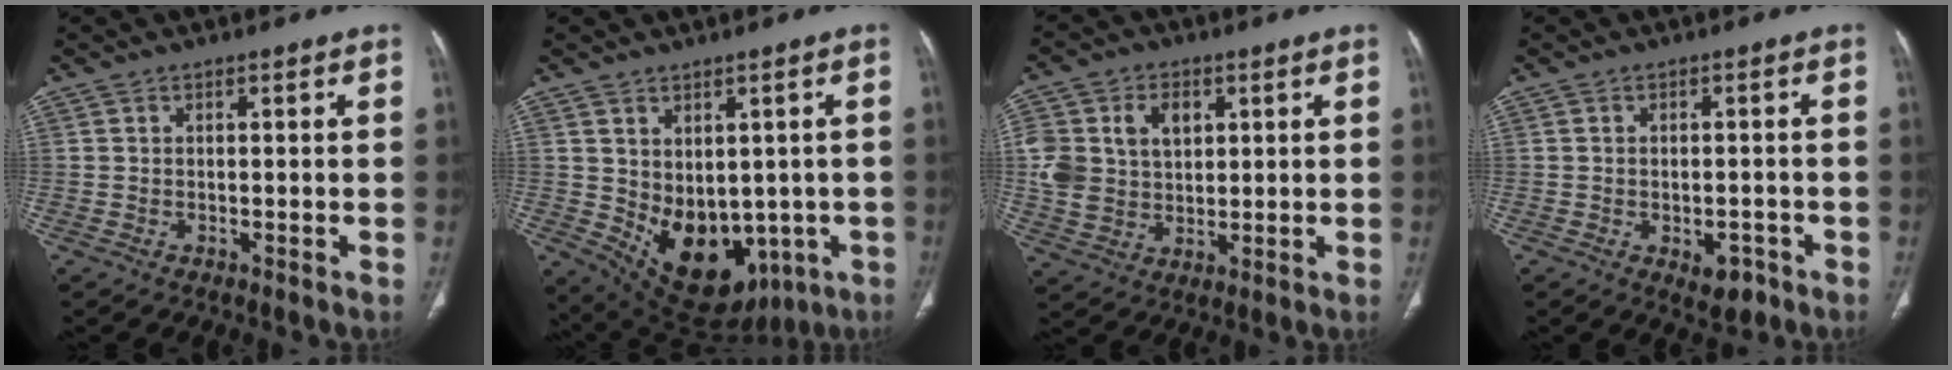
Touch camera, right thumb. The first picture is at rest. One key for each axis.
{"total": 15.9, "fx": -3.1, "fy": 10.9, "fz": 11.1, "tx": -0.141, "ty": -0.007, "tz": -0.005}
{"total": 12.3, "fx": 3.1, "fy": 9.3, "fz": 7.5, "tx": -0.135, "ty": -0.002, "tz": 0.067}
{"total": 4.3, "fx": -2.0, "fy": 2.5, "fz": 2.9, "tx": -0.024, "ty": 0.010, "tz": -0.018}